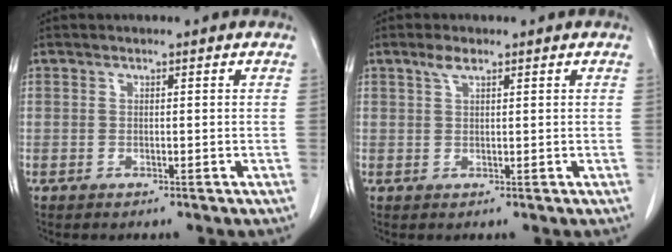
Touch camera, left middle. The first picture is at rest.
{"total": 1.9, "force": [1.3, 0.5, 1.3], "torque": [-0.028, 0.007, 0.026]}